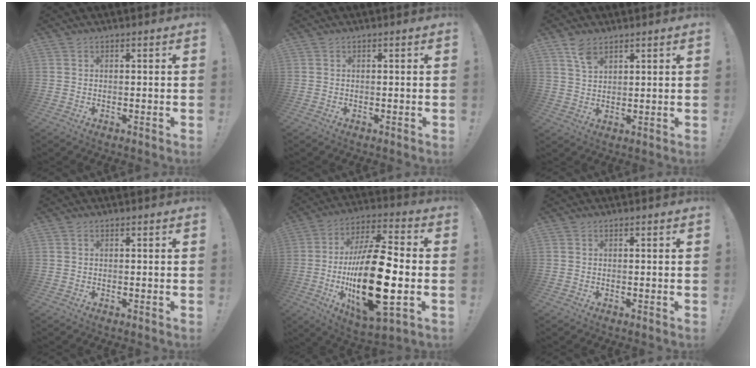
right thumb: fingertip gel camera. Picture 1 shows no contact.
{"total": 0.0}
{"total": 5.3, "force": [3.6, 2.4, 2.9], "torque": [-0.050, -0.020, 0.067]}
{"total": 0.0}
{"total": 26.0, "force": [-3.8, 9.5, 23.9], "torque": [-0.456, -0.003, -0.064]}
{"total": 0.0}